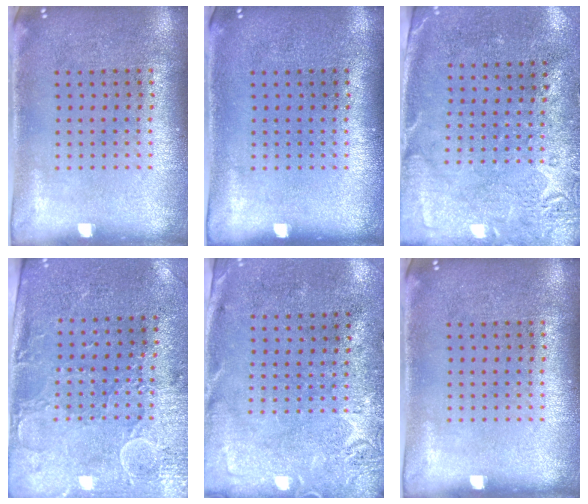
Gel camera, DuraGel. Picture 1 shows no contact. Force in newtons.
{"total": 0.0}
{"total": 2.8, "press": 2.2, "slide": 1.7}
{"total": 2.9, "press": 2.5, "slide": 1.5}
{"total": 2.8, "press": 2.2, "slide": 1.7}
{"total": 0.0}